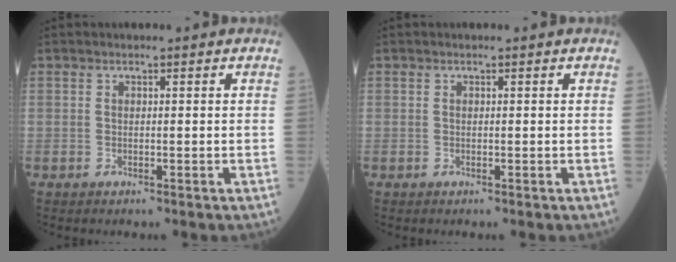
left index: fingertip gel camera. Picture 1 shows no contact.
{"total": 0.0}